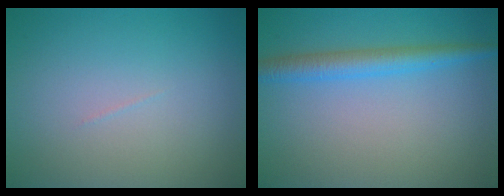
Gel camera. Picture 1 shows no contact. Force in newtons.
{"total": 3.1, "press": 3.1, "slide": 0.1}